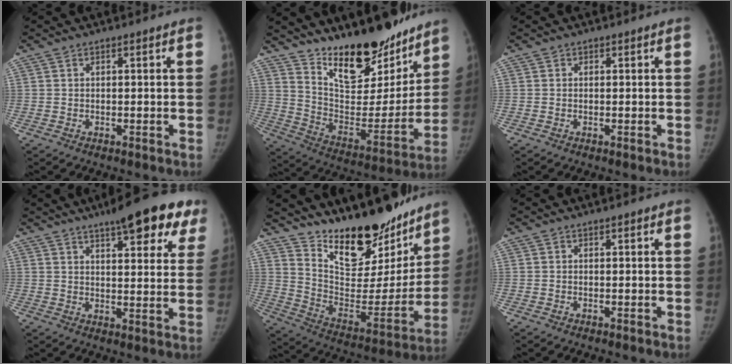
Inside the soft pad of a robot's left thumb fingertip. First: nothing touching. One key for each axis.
{"total": 22.9, "fx": 17.7, "fy": 8.8, "fz": 11.4, "tx": -0.123, "ty": -0.116, "tz": 0.291}
{"total": 0.0}
{"total": 17.4, "fx": 10.9, "fy": 5.3, "fz": 12.5, "tx": -0.135, "ty": -0.025, "tz": 0.134}
{"total": 25.4, "fx": 20.0, "fy": 10.1, "fz": 11.9, "tx": -0.143, "ty": -0.122, "tz": 0.317}
{"total": 0.8, "fx": 0.3, "fy": 0.2, "fz": 0.7, "tx": -0.012, "ty": 0.002, "tz": 0.003}